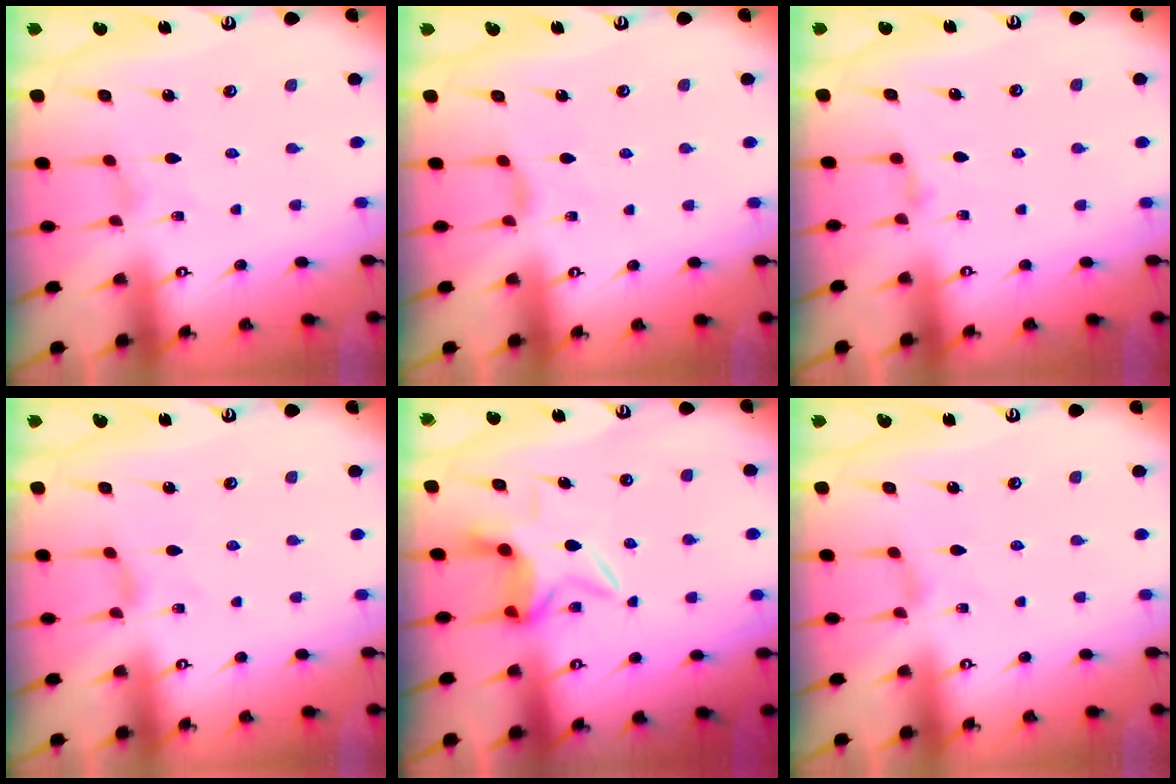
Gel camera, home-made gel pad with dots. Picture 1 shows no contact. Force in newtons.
{"total": 2.7, "press": 2.6, "slide": 0.6}
{"total": 2.6, "press": 2.6, "slide": 0.4}
{"total": 0.0}
{"total": 6.3, "press": 6.1, "slide": 1.5}
{"total": 0.0}